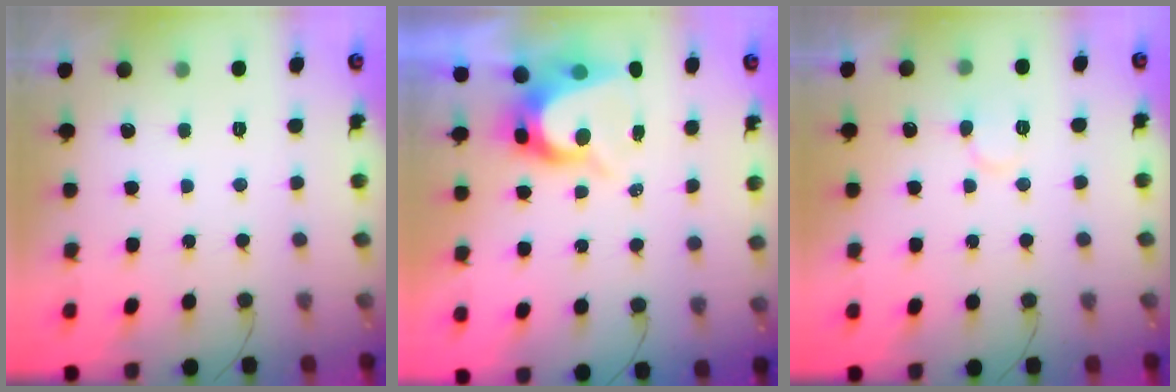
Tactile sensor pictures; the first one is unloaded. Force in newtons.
{"total": 8.7, "press": 8.6, "slide": 0.5}
{"total": 7.0, "press": 6.9, "slide": 1.0}